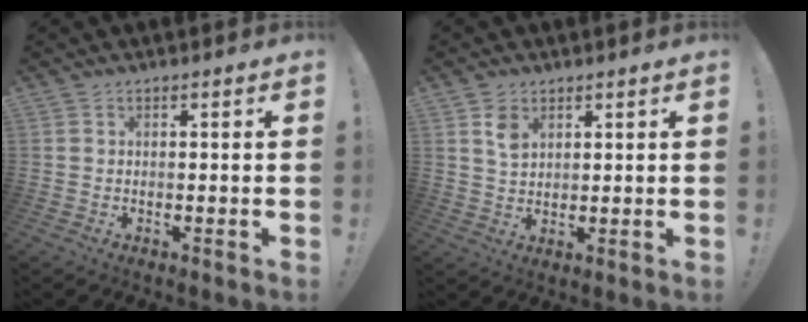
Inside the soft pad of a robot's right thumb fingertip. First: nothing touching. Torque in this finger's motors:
{"motor_torque": [0.01, 0.02, 0.12, 0.08, 0.00]}